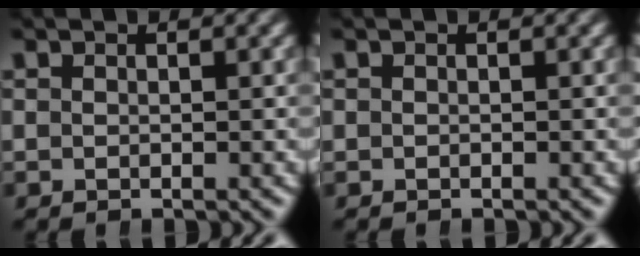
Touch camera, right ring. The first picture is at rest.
{"total": 0.0}